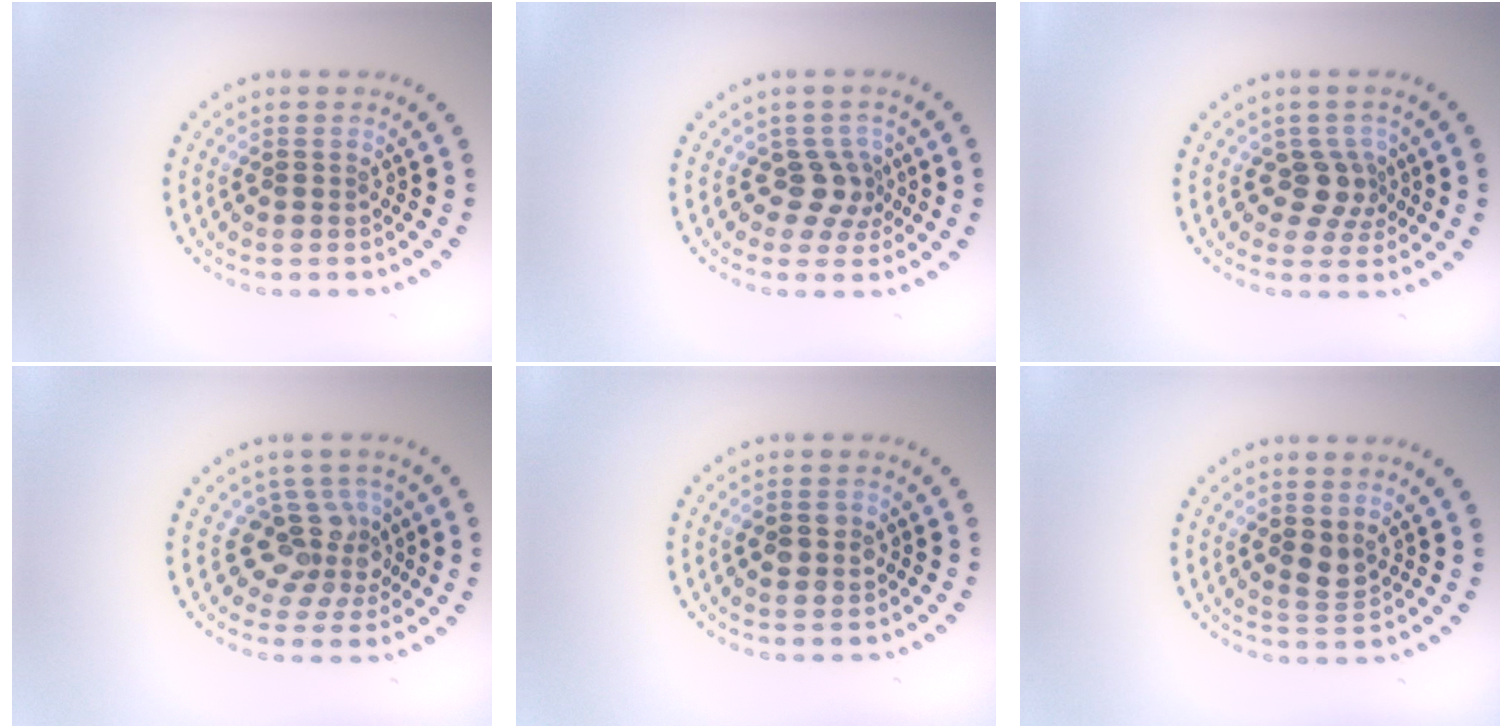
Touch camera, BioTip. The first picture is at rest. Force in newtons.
{"total": 2.4, "press": 1.8, "slide": 1.6}
{"total": 2.7, "press": 2.1, "slide": 1.7}
{"total": 3.7, "press": 2.9, "slide": 2.3}
{"total": 2.1, "press": 2.1, "slide": 0.2}
{"total": 1.7, "press": 1.6, "slide": 0.7}